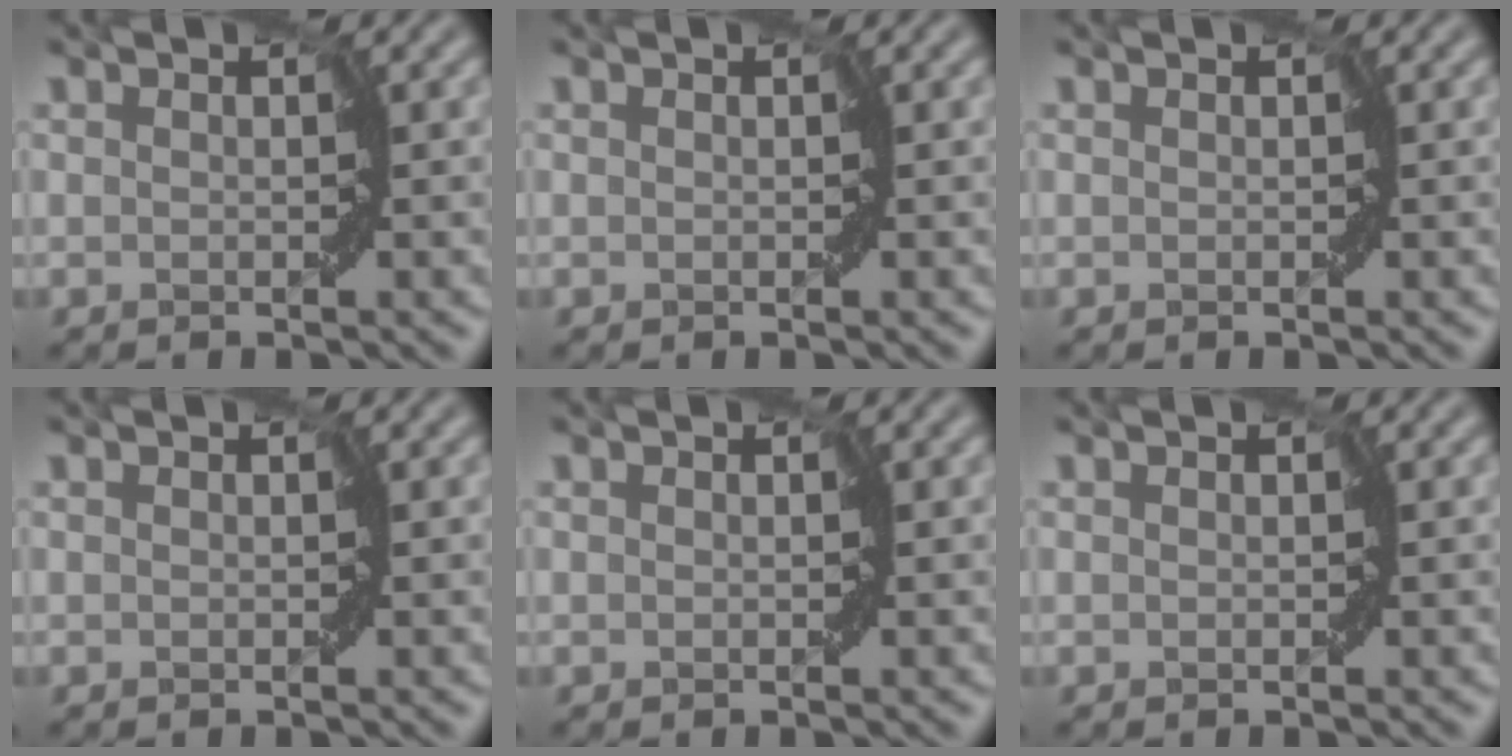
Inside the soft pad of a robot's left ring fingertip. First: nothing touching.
{"total": 0.0}
{"total": 0.0}
{"total": 0.0}
{"total": 0.0}
{"total": 0.0}